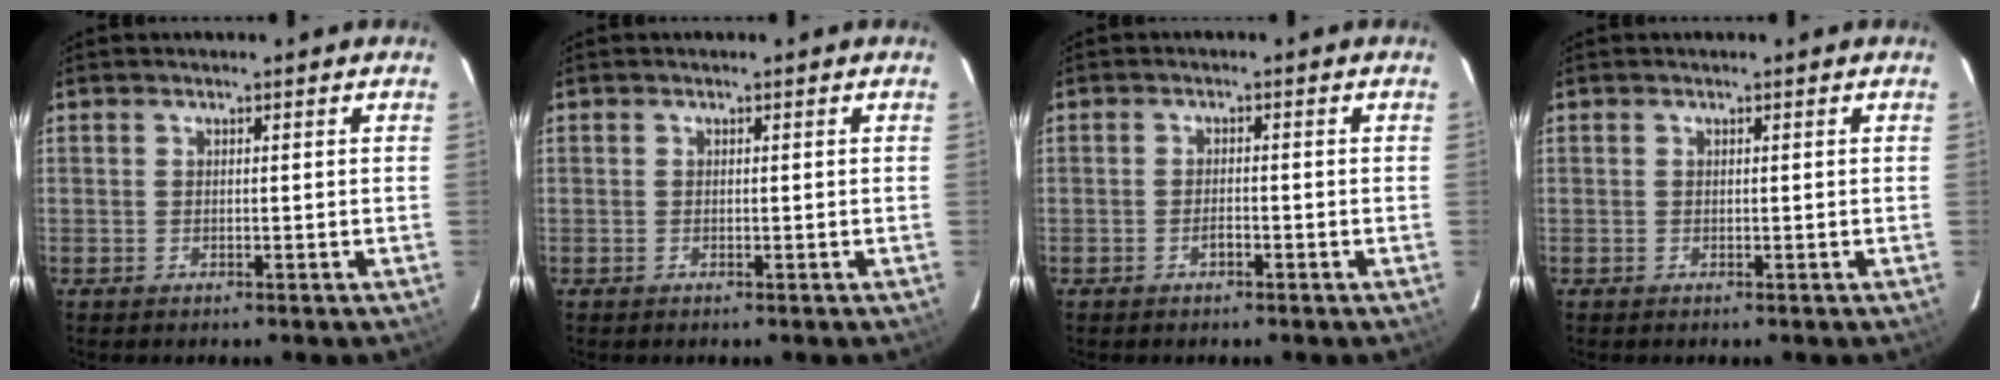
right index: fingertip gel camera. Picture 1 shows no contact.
{"total": 0.0}
{"total": 1.5, "force": [-1.0, 0.5, 1.1], "torque": [-0.022, 0.004, -0.018]}
{"total": 0.0}